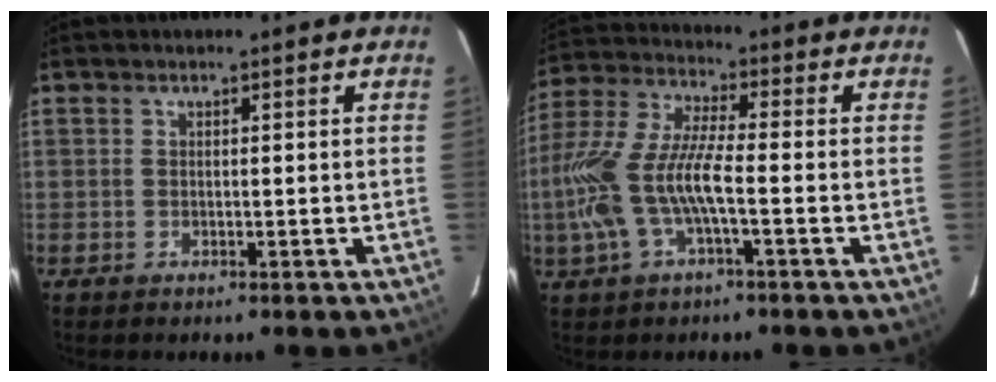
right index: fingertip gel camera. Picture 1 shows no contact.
{"total": 14.3, "force": [-3.8, 3.6, 13.4], "torque": [-0.283, -0.003, -0.073]}